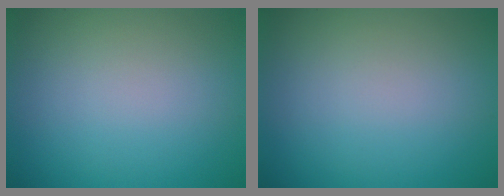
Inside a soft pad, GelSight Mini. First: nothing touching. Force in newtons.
{"total": 0.0}